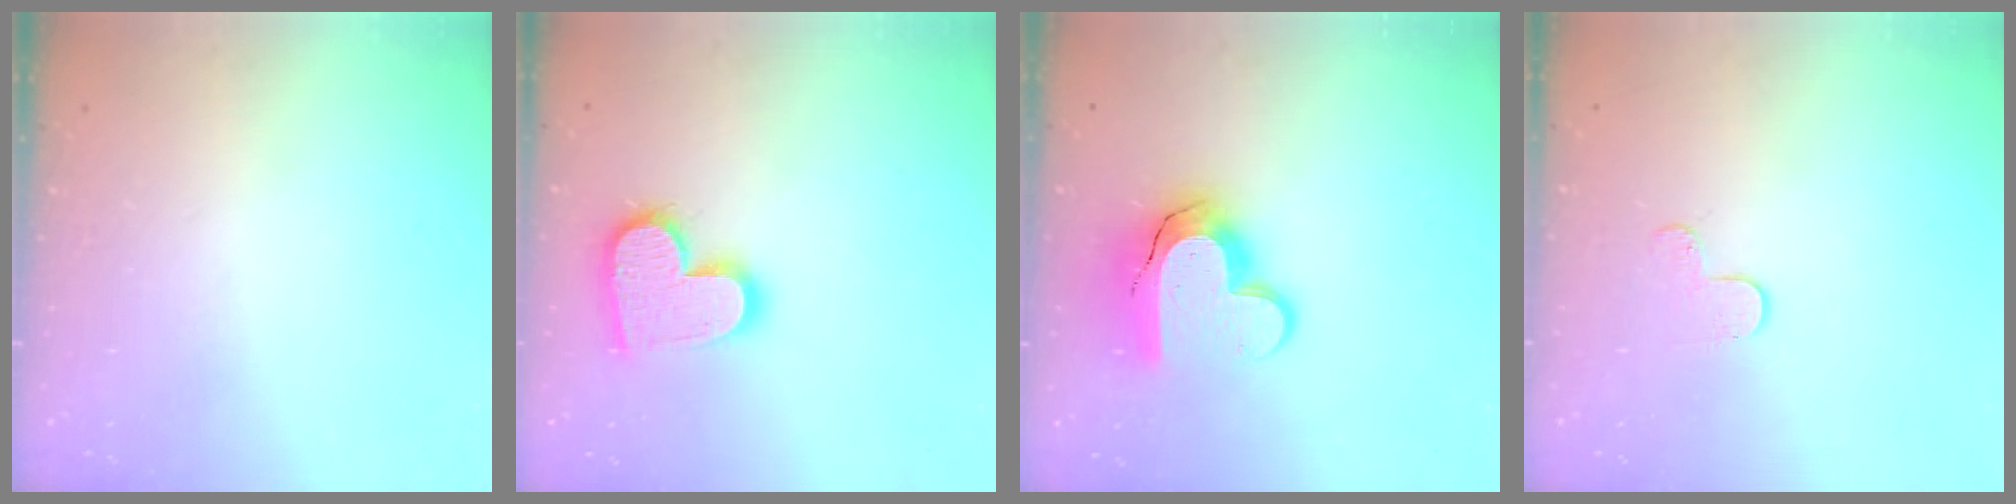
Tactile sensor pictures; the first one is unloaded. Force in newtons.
{"total": 14.9, "press": 14.8, "slide": 1.1}
{"total": 14.2, "press": 14.1, "slide": 1.0}
{"total": 4.0, "press": 3.9, "slide": 0.4}